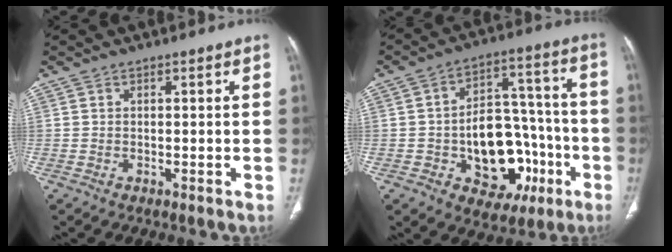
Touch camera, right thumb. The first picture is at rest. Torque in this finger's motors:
{"motor_torque": [3.17, 1.41, 0.64, -0.85, 0.08]}